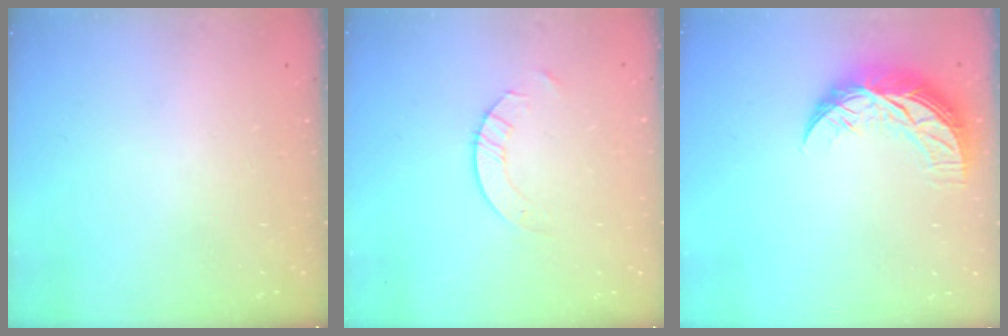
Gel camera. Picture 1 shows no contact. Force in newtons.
{"total": 2.0, "press": 2.0, "slide": 0.2}
{"total": 11.2, "press": 11.1, "slide": 0.9}